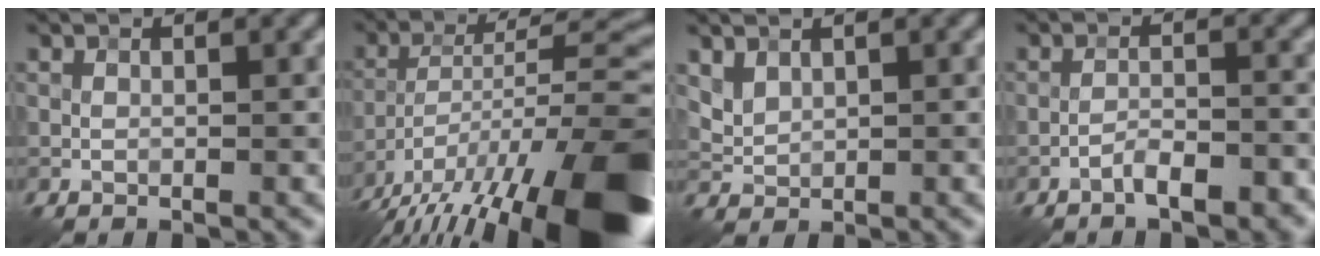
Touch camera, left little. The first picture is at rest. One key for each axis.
{"total": 19.2, "fx": -12.2, "fy": 5.8, "fz": 13.7, "tx": -0.209, "ty": -0.007, "tz": -0.195}
{"total": 1.7, "fx": 1.2, "fy": 1.1, "fz": 0.7, "tx": -0.018, "ty": -0.001, "tz": 0.030}
{"total": 3.4, "fx": -2.2, "fy": 0.8, "fz": 2.4, "tx": -0.045, "ty": 0.009, "tz": -0.042}